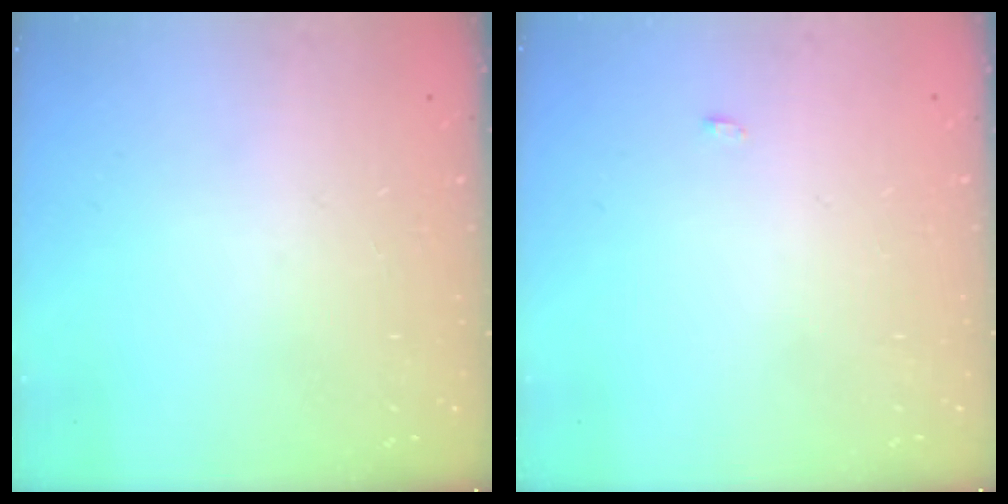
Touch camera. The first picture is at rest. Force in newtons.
{"total": 6.7, "press": 2.2, "slide": 6.3}